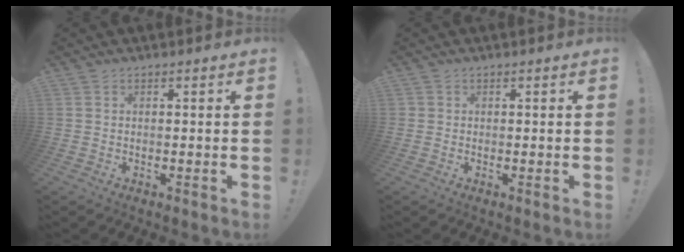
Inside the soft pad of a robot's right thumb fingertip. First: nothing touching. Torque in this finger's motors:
{"motor_torque": [-0.13, 0.03, 0.18, -0.04, -0.09]}